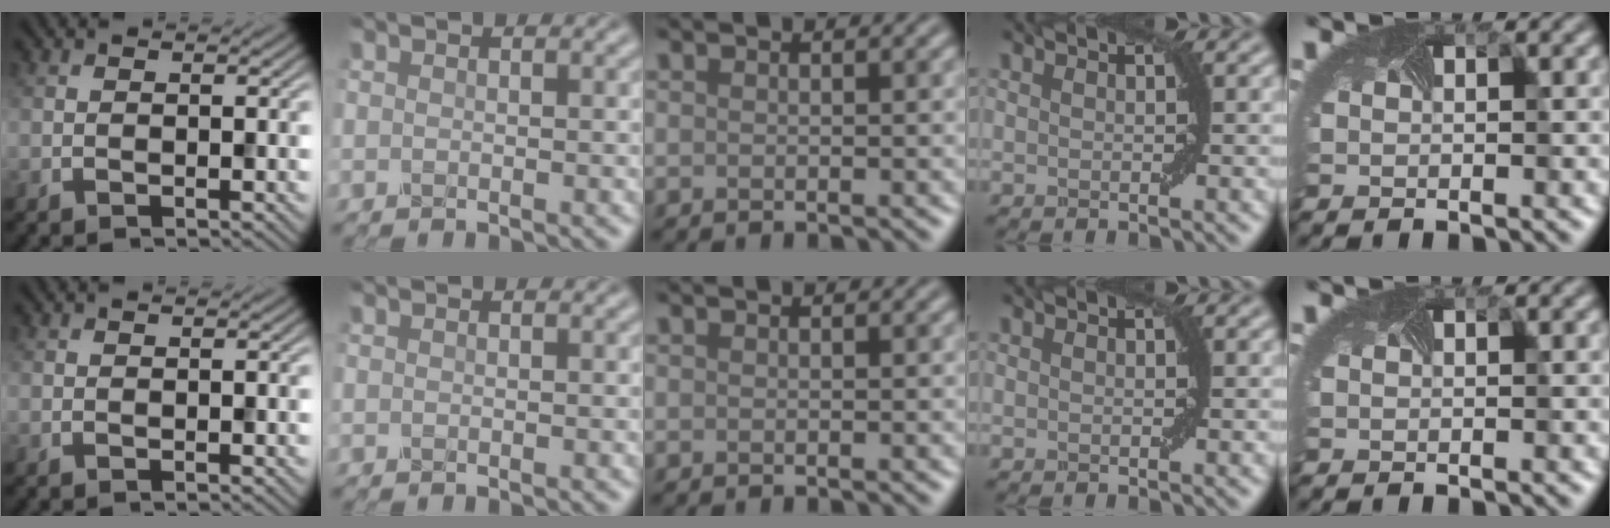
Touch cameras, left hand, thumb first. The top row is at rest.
{}